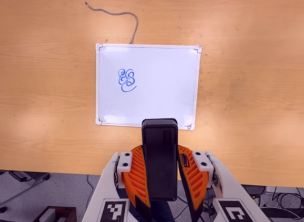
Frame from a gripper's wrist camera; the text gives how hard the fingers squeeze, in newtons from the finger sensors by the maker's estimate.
{"total": 9.8, "left": 8.0, "right": 11.5}